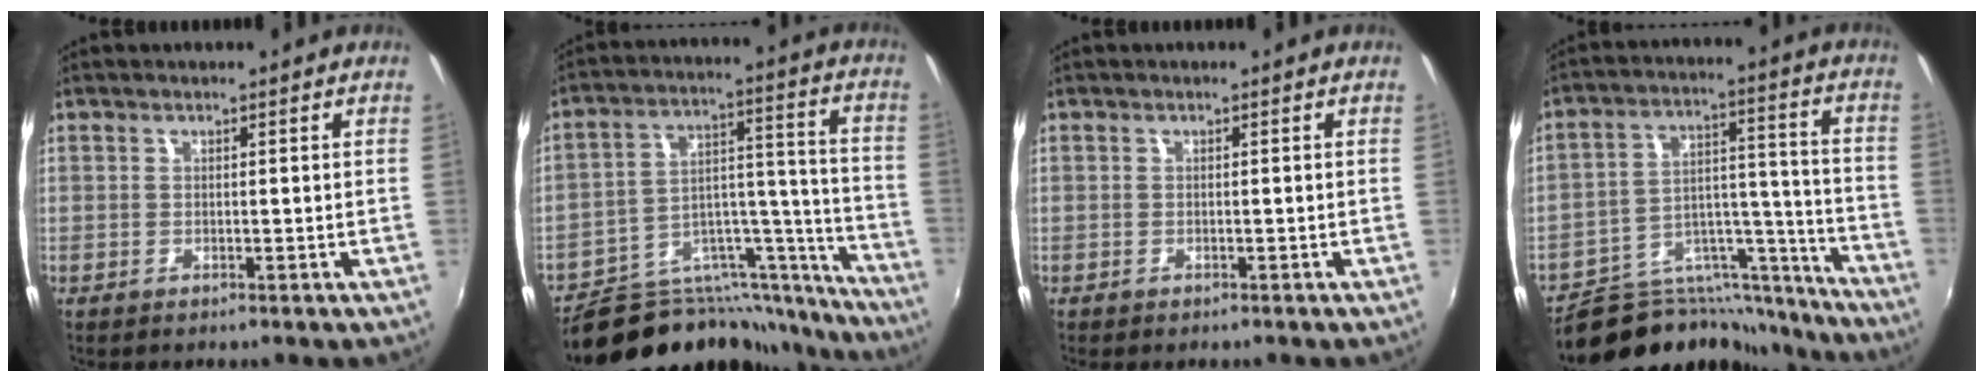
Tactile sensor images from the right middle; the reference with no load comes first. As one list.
[{"total": 23.2, "force": [-19.9, 8.9, 8.1], "torque": [-0.106, 0.056, -0.279]}, {"total": 0.8, "force": [-0.7, 0.5, 0.1], "torque": [-0.007, -0.003, -0.010]}, {"total": 18.3, "force": [-16.3, 7.2, 4.1], "torque": [-0.054, 0.060, -0.236]}]